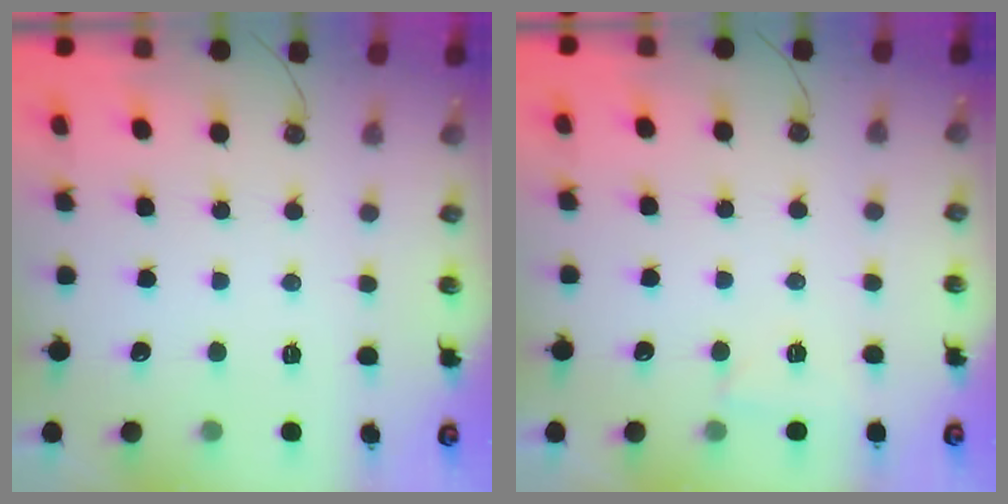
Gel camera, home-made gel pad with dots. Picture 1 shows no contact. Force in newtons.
{"total": 3.0, "press": 2.8, "slide": 0.9}